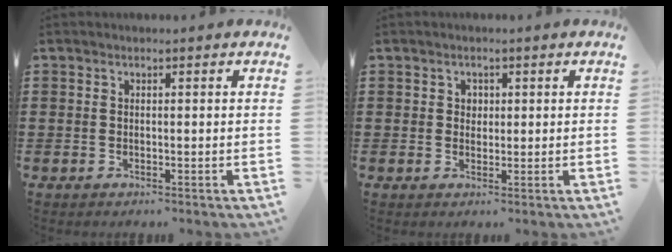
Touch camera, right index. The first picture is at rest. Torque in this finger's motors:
{"motor_torque": [0.06, -0.07, 0.00, -0.01]}